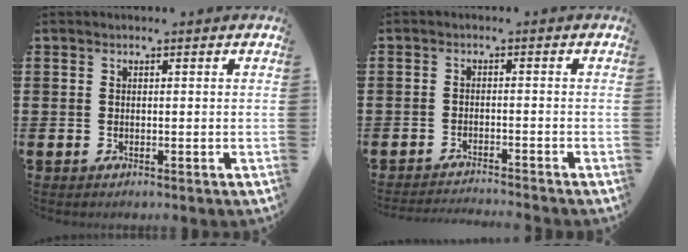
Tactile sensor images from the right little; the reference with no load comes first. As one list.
[{"total": 1.3, "force": [-1.3, -0.3, 0.1], "torque": [-0.001, 0.002, -0.026]}]